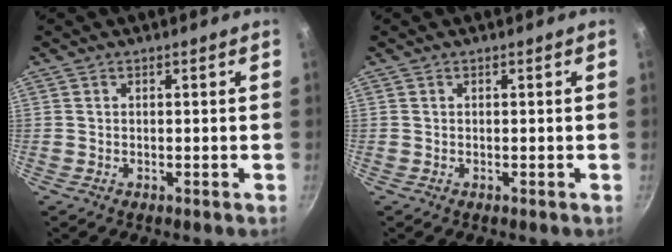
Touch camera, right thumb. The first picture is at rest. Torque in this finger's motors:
{"motor_torque": [-0.22, -0.18, 0.00, 0.00, 0.00]}